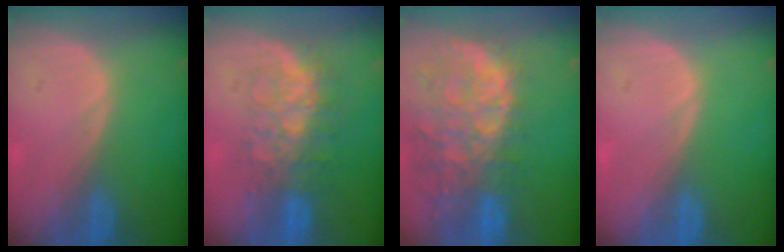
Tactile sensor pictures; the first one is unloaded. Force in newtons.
{"total": 7.9, "press": 7.4, "slide": 2.7}
{"total": 13.7, "press": 11.0, "slide": 8.1}
{"total": 0.0}